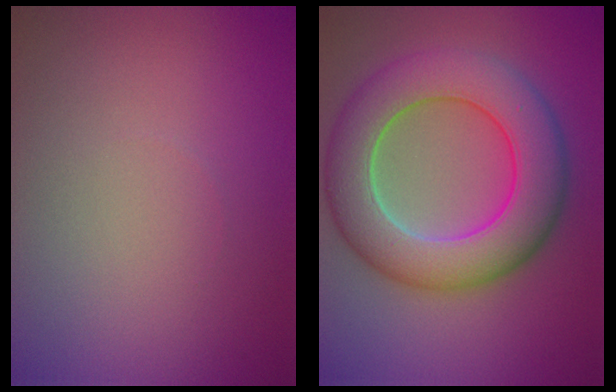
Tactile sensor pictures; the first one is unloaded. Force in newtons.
{"total": 9.8, "press": 9.8, "slide": 0.6}